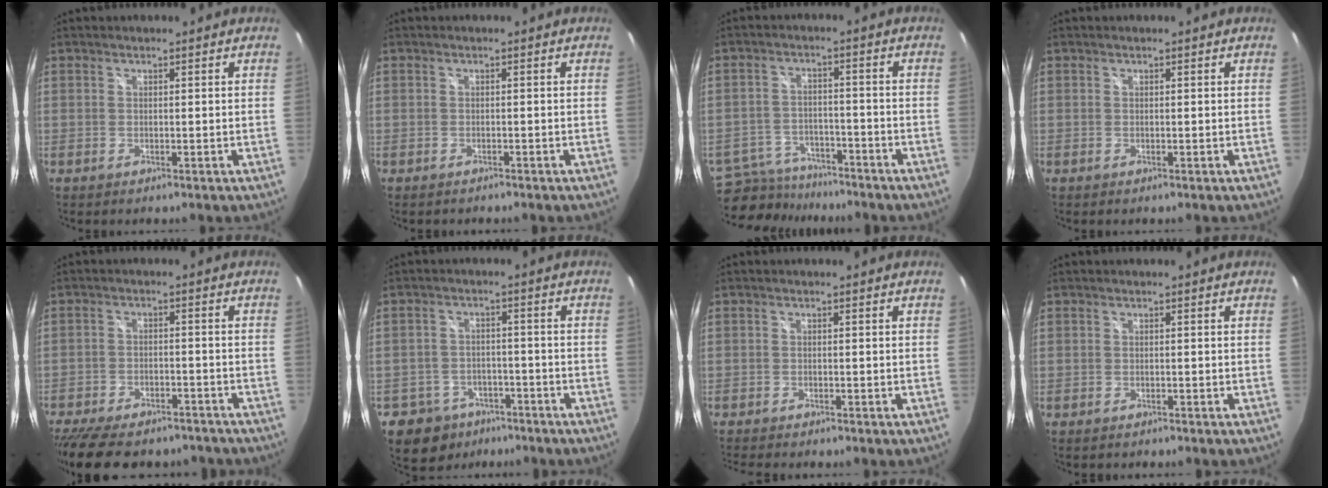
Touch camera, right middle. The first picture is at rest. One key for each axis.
{"total": 1.1, "fx": -1.0, "fy": 0.3, "fz": 0.2, "tx": -0.007, "ty": -0.002, "tz": -0.015}
{"total": 11.0, "fx": -9.7, "fy": 4.2, "fz": 3.0, "tx": -0.086, "ty": 0.002, "tz": -0.153}
{"total": 0.0}
{"total": 17.8, "fx": -14.5, "fy": 6.7, "fz": 7.8, "tx": -0.175, "ty": -0.018, "tz": -0.204}
{"total": 8.3, "fx": -5.5, "fy": 6.0, "fz": 1.6, "tx": -0.048, "ty": 0.019, "tz": -0.075}
{"total": 3.6, "fx": -3.3, "fy": 0.4, "fz": 1.4, "tx": -0.031, "ty": -0.017, "tz": -0.056}
{"total": 0.9, "fx": -0.8, "fy": 0.2, "fz": 0.2, "tx": -0.006, "ty": -0.001, "tz": -0.012}